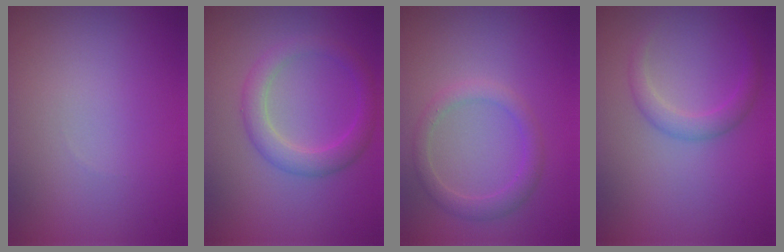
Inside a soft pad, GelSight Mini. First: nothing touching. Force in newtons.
{"total": 3.0, "press": 3.0, "slide": 0.1}
{"total": 2.2, "press": 2.2, "slide": 0.1}
{"total": 1.9, "press": 1.9, "slide": 0.1}